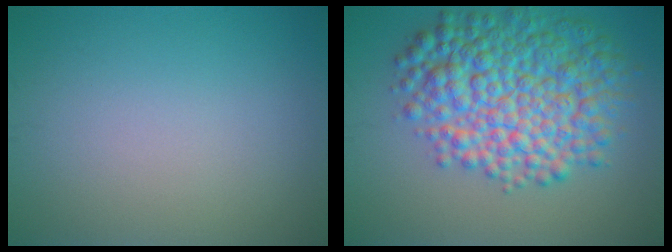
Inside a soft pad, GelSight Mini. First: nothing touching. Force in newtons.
{"total": 9.7, "press": 9.7, "slide": 0.1}